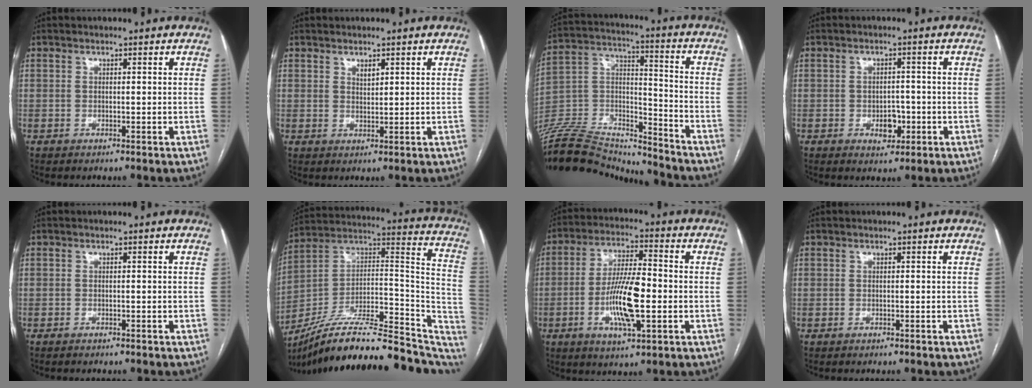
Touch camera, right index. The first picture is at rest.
{"total": 1.5, "force": [0.9, 0.6, 1.0], "torque": [-0.019, -0.002, 0.020]}
{"total": 26.2, "force": [-24.8, 4.9, 6.9], "torque": [-0.185, 0.010, -0.406]}
{"total": 3.6, "force": [-1.4, 2.3, 2.4], "torque": [-0.029, 0.006, -0.013]}
{"total": 2.1, "force": [-1.9, 0.7, 0.7], "torque": [-0.013, -0.002, -0.019]}
{"total": 31.6, "force": [-25.7, 8.1, 16.6], "torque": [-0.213, 0.024, -0.386]}
{"total": 11.7, "force": [-2.8, 2.6, 11.0], "torque": [-0.216, 0.002, -0.048]}
{"total": 1.1, "force": [-1.0, 0.4, 0.2], "torque": [-0.010, 0.000, -0.014]}